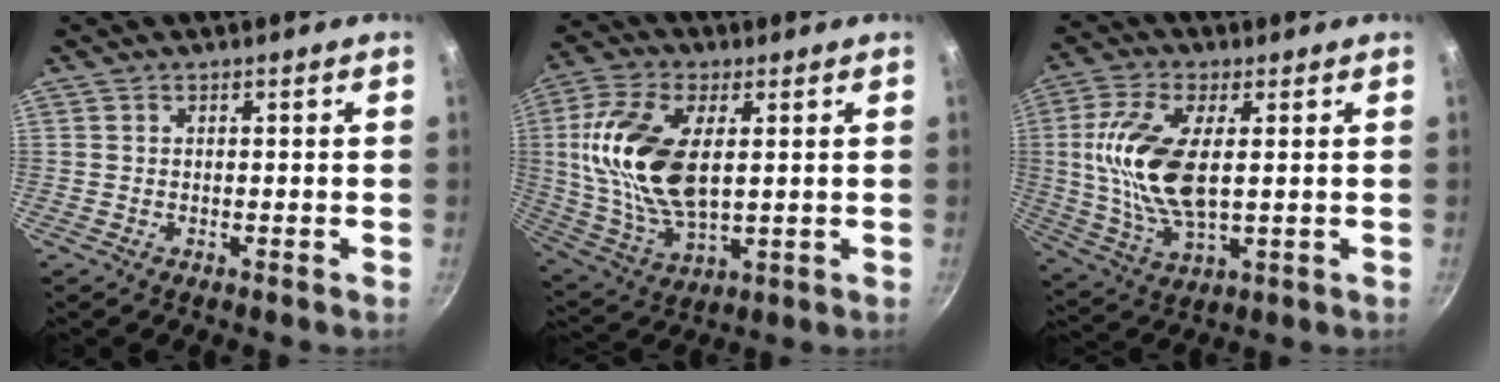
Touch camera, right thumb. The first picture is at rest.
{"total": 18.3, "force": [3.0, 9.6, 15.3], "torque": [-0.297, -0.003, 0.059]}
{"total": 15.1, "force": [1.9, 7.0, 13.3], "torque": [-0.267, -0.004, 0.036]}